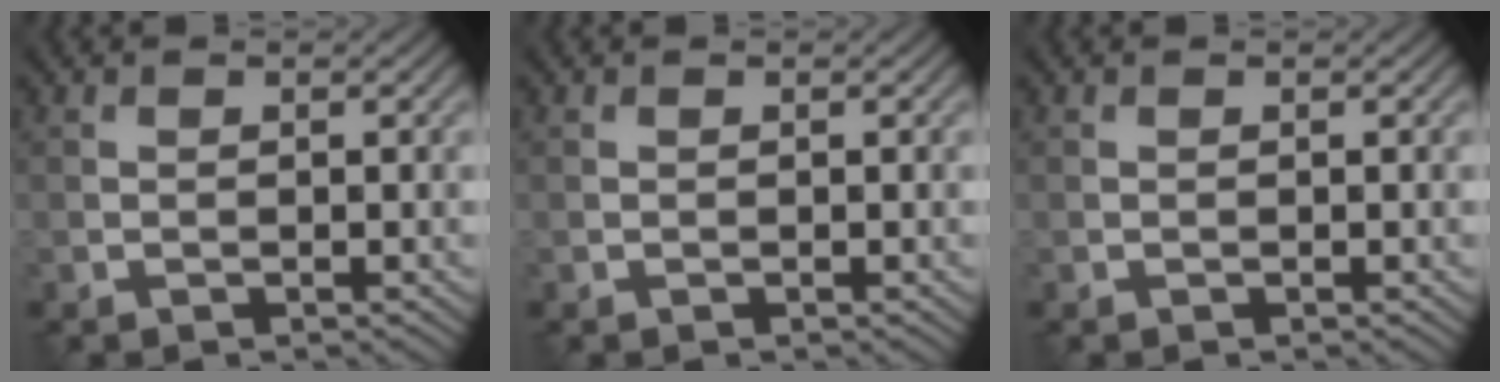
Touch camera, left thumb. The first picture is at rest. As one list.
[{"total": 0.0}, {"total": 0.0}]